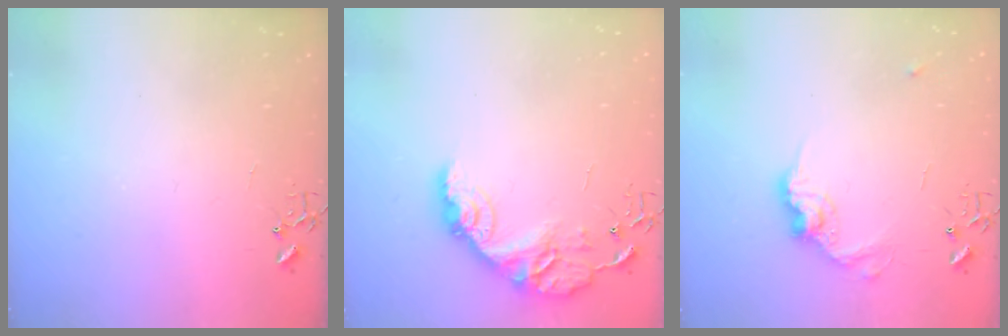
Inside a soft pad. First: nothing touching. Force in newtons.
{"total": 14.5, "press": 14.5, "slide": 1.0}
{"total": 11.8, "press": 11.8, "slide": 0.6}